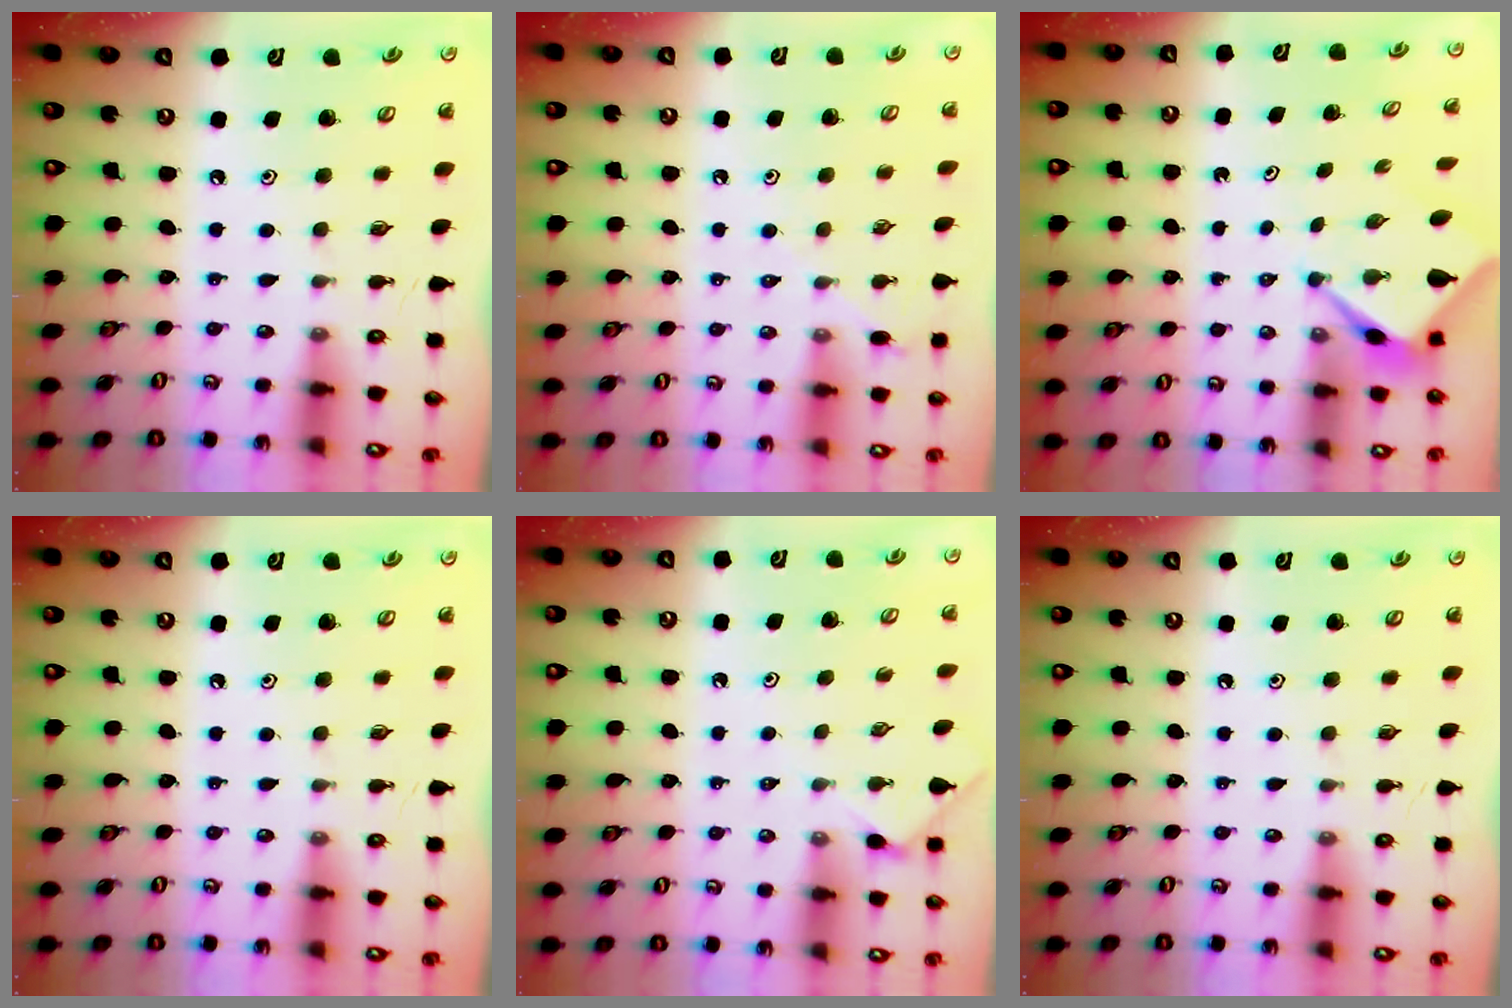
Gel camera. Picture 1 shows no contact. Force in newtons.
{"total": 5.7, "press": 5.6, "slide": 0.8}
{"total": 2.5, "press": 2.5, "slide": 0.2}
{"total": 0.0}
{"total": 2.3, "press": 2.3, "slide": 0.3}
{"total": 0.0}